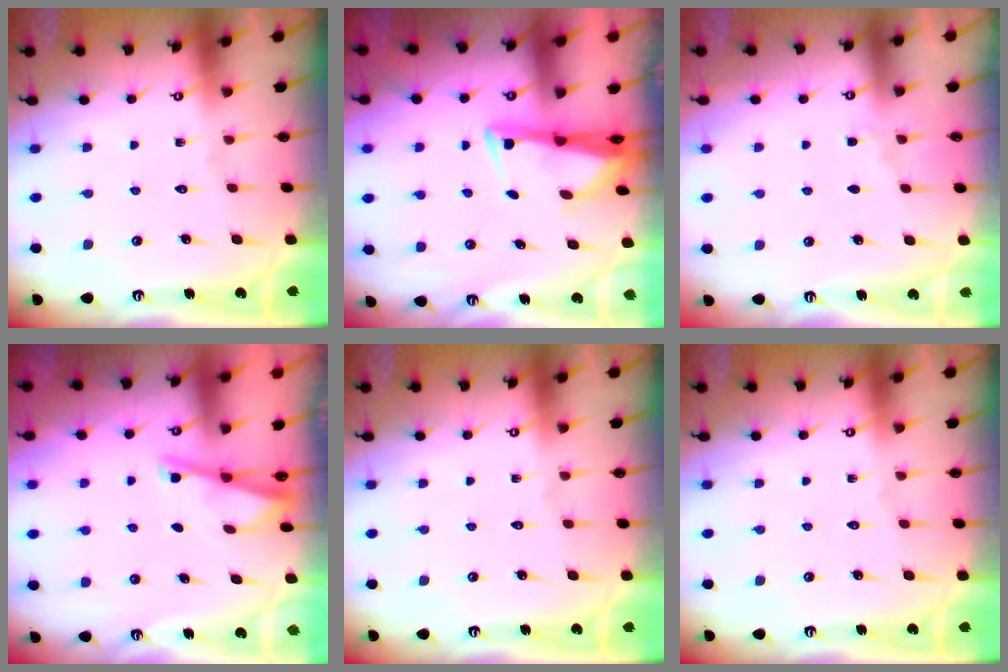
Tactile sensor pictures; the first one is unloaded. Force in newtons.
{"total": 3.0, "press": 2.9, "slide": 0.9}
{"total": 2.8, "press": 2.8, "slide": 0.5}
{"total": 3.3, "press": 3.3, "slide": 0.2}
{"total": 0.0}
{"total": 0.0}